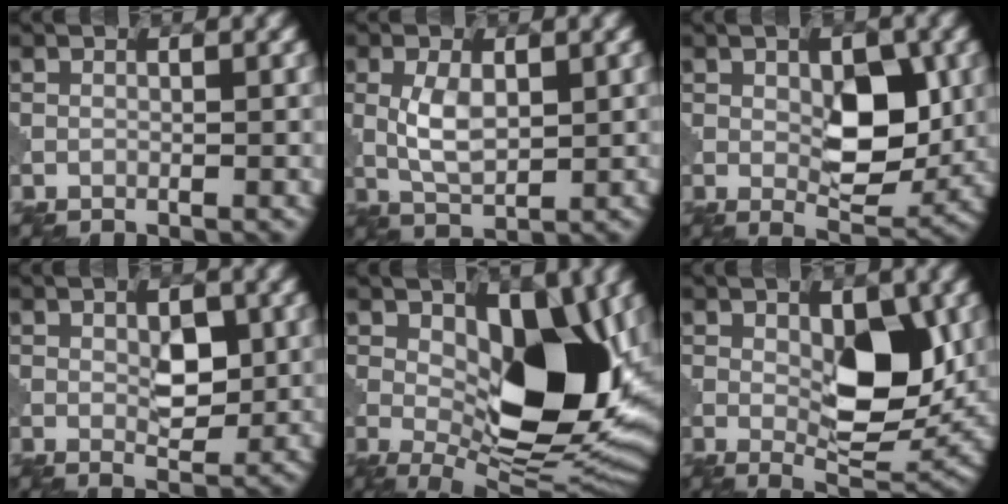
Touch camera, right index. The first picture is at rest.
{"total": 3.1, "force": [0.8, 1.6, 2.5], "torque": [-0.061, -0.001, 0.022]}
{"total": 5.9, "force": [1.0, 3.0, 5.0], "torque": [-0.071, -0.008, 0.023]}
{"total": 2.8, "force": [0.8, 1.6, 2.2], "torque": [-0.034, -0.006, 0.018]}
{"total": 12.6, "force": [1.7, 6.3, 10.8], "torque": [-0.142, -0.013, 0.032]}
{"total": 7.4, "force": [1.0, 3.4, 6.5], "torque": [-0.098, -0.009, 0.027]}